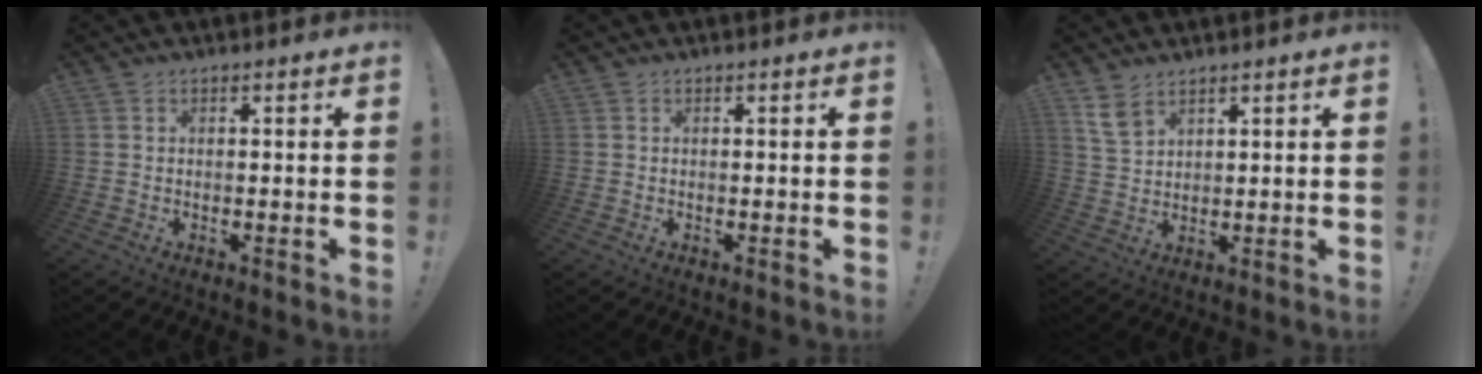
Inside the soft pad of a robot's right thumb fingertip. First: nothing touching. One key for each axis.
{"total": 0.0}
{"total": 6.1, "fx": 4.3, "fy": 3.3, "fz": 2.8, "tx": -0.042, "ty": -0.022, "tz": 0.083}